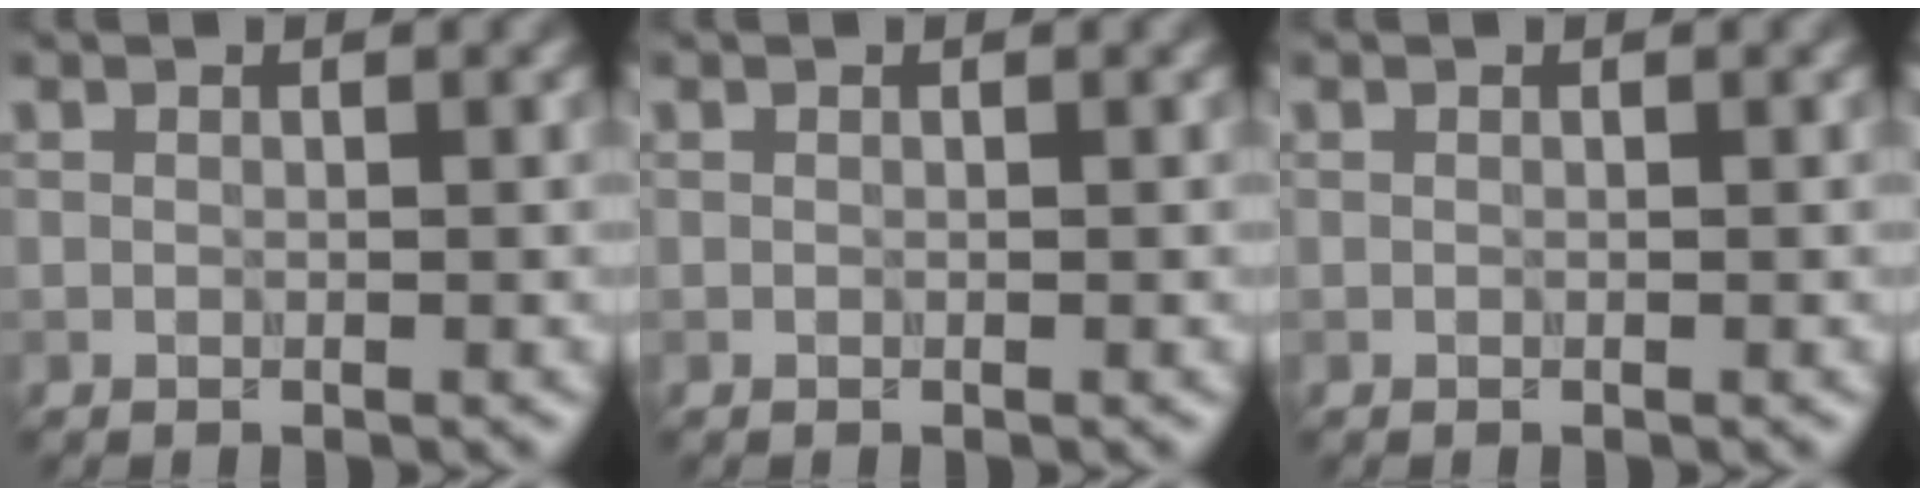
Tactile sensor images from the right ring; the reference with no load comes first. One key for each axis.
{"total": 0.0}
{"total": 0.0}